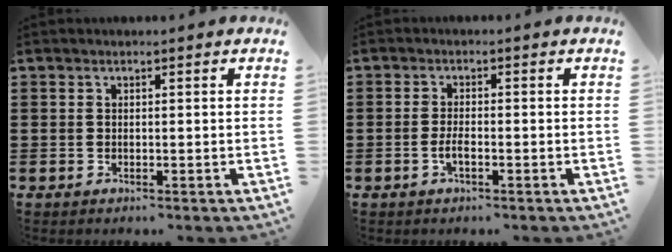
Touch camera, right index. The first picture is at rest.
{"total": 2.0, "force": [-0.8, 0.5, 1.8], "torque": [-0.034, 0.000, -0.014]}